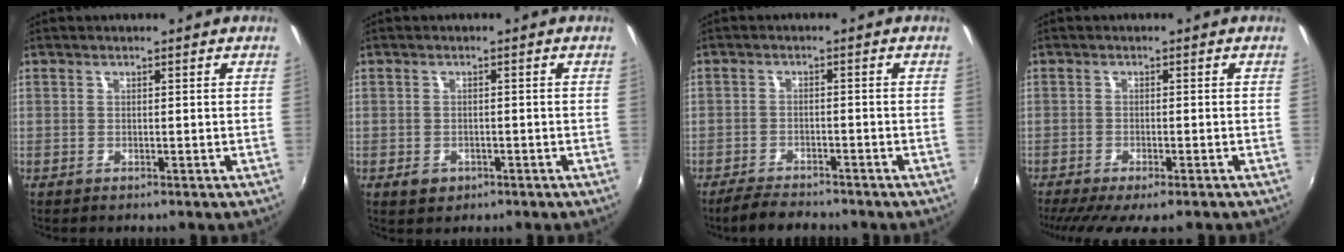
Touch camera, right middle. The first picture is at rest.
{"total": 2.6, "force": [-1.3, 2.0, 1.1], "torque": [-0.022, -0.004, -0.016]}
{"total": 5.5, "force": [-4.9, 1.6, 1.8], "torque": [-0.056, -0.004, -0.081]}
{"total": 9.1, "force": [-7.0, 1.9, 5.5], "torque": [-0.119, -0.041, -0.112]}